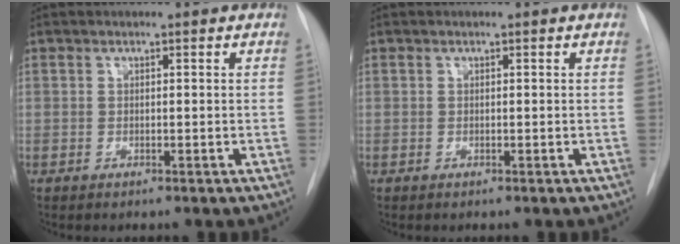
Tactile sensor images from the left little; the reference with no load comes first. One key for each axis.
{"total": 0.0}